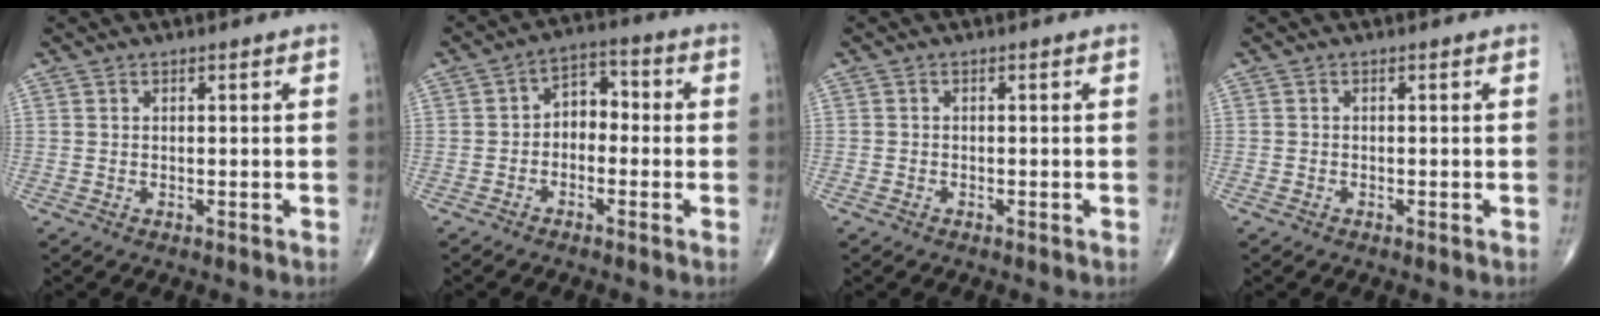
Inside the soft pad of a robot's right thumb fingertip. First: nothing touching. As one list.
[{"total": 5.6, "force": [-1.0, 4.0, 3.9], "torque": [-0.035, 0.031, -0.033]}, {"total": 0.8, "force": [-0.5, 0.6, 0.2], "torque": [-0.001, 0.003, -0.011]}, {"total": 0.5, "force": [-0.3, 0.4, 0.1], "torque": [-0.001, 0.003, -0.009]}]